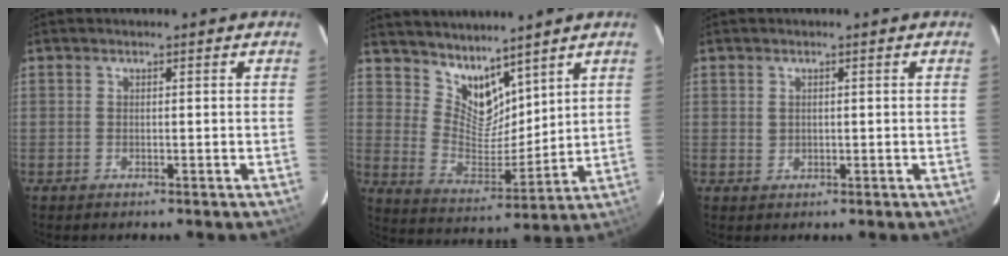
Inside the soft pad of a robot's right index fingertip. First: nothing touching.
{"total": 10.0, "force": [8.2, 4.5, 3.6], "torque": [-0.065, -0.005, 0.164]}
{"total": 1.1, "force": [0.3, 1.0, 0.2], "torque": [-0.003, 0.001, 0.009]}